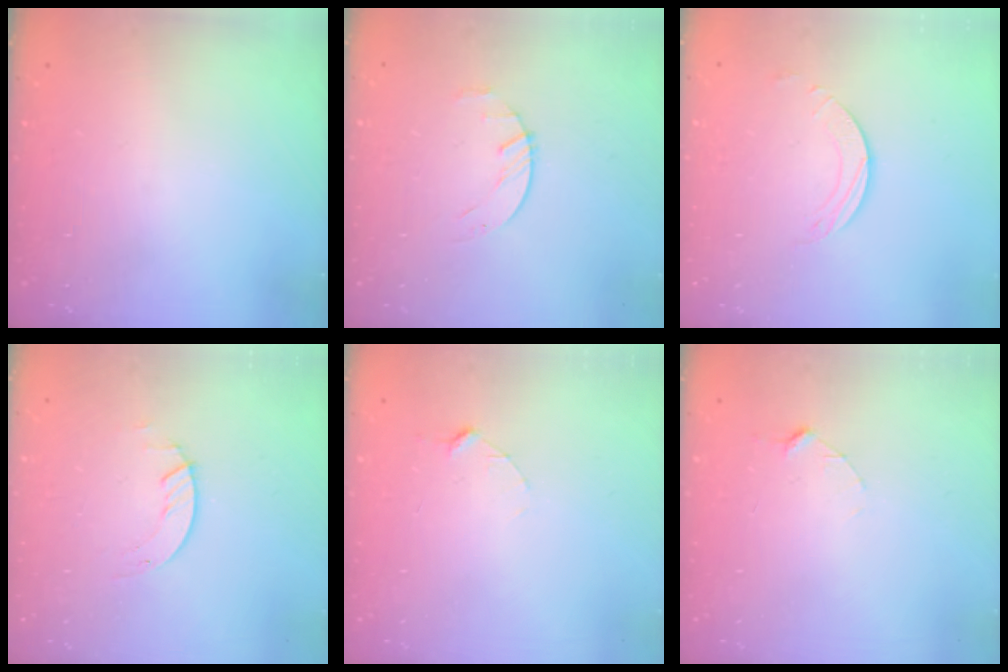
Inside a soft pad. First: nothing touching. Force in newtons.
{"total": 2.2, "press": 2.2, "slide": 0.4}
{"total": 2.0, "press": 1.9, "slide": 0.3}
{"total": 1.3, "press": 1.2, "slide": 0.1}
{"total": 2.9, "press": 2.9, "slide": 0.3}
{"total": 2.9, "press": 2.9, "slide": 0.3}